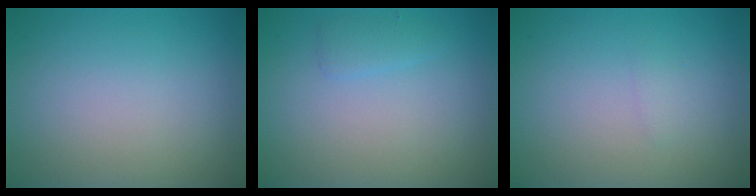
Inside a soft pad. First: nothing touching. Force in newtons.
{"total": 1.0, "press": 1.0, "slide": 0.1}
{"total": 0.5, "press": 0.5, "slide": 0.0}